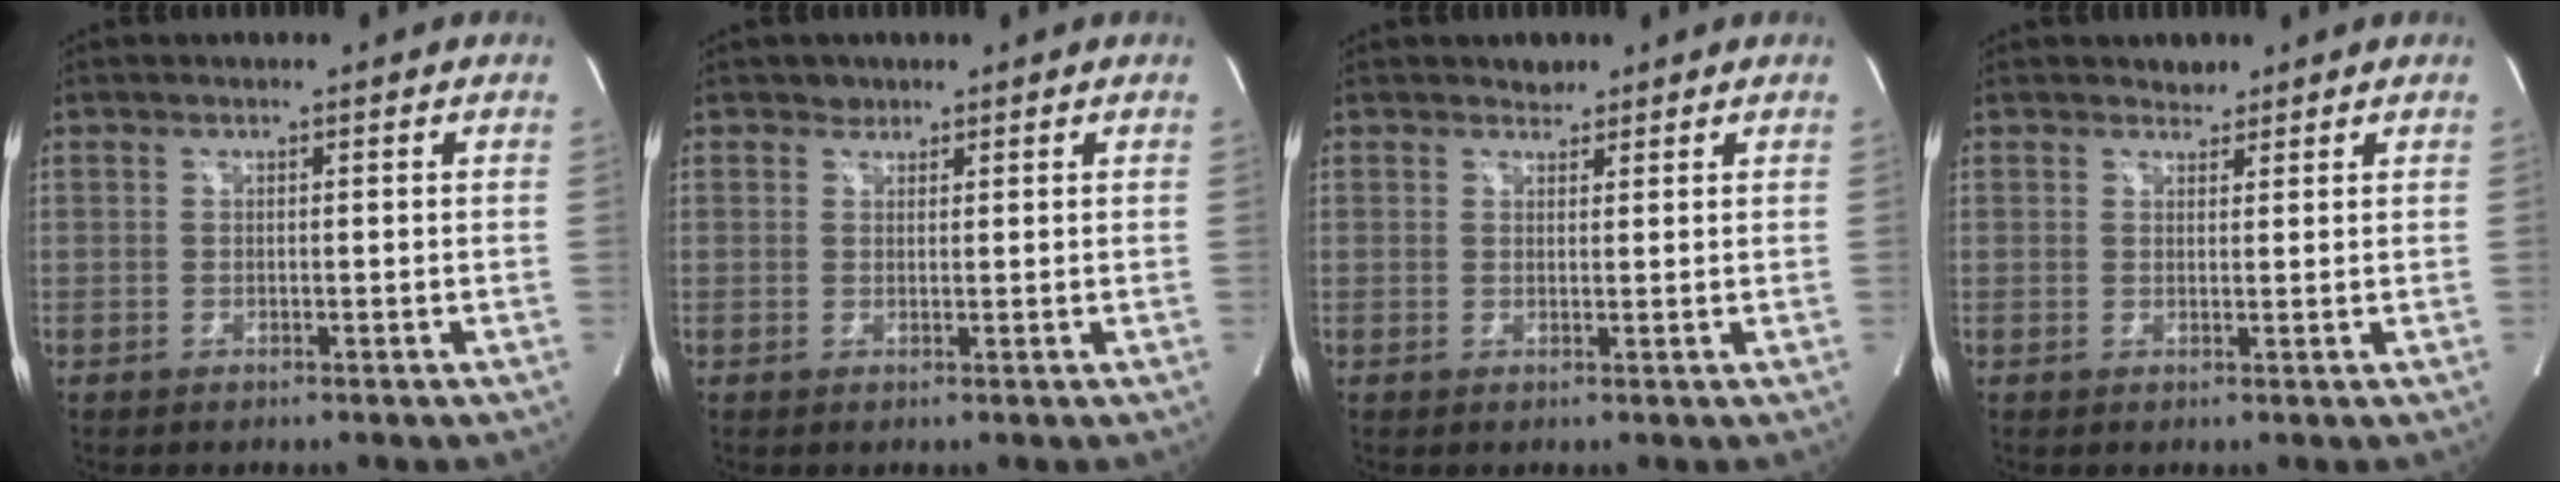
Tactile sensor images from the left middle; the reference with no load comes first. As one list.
[{"total": 1.2, "force": [0.9, 0.7, -0.1], "torque": [0.004, -0.003, 0.010]}, {"total": 1.6, "force": [1.4, 0.8, 0.1], "torque": [-0.004, -0.002, 0.019]}, {"total": 1.6, "force": [1.5, 0.8, 0.1], "torque": [-0.004, -0.002, 0.021]}]